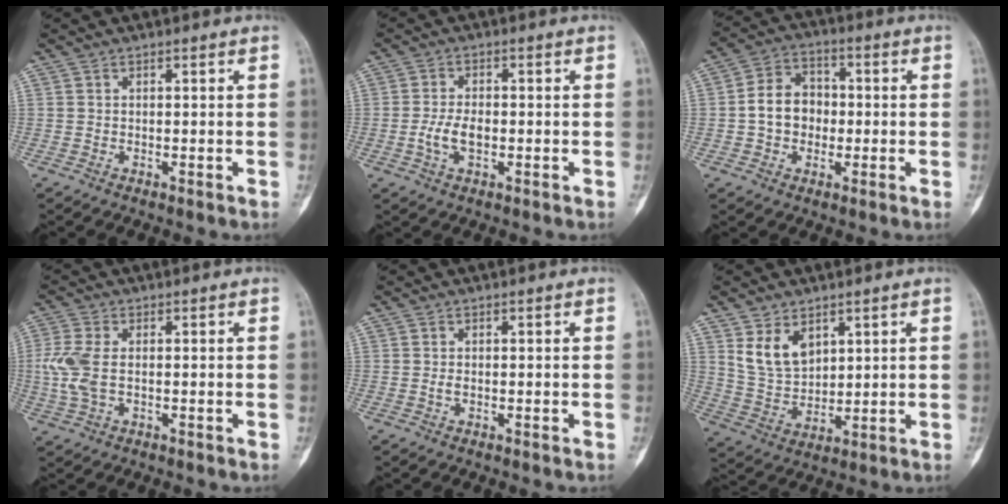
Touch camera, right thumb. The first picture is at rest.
{"total": 4.8, "force": [-1.0, 2.6, 3.9], "torque": [-0.081, 0.007, -0.019]}
{"total": 8.7, "force": [-0.8, 7.1, 5.0], "torque": [-0.060, 0.026, -0.023]}
{"total": 6.9, "force": [-0.1, 3.9, 5.6], "torque": [-0.154, 0.003, -0.003]}
{"total": 0.8, "force": [-0.1, 0.4, 0.7], "torque": [-0.017, -0.001, -0.001]}
{"total": 8.4, "force": [4.2, 5.4, 4.8], "torque": [-0.073, -0.026, 0.096]}